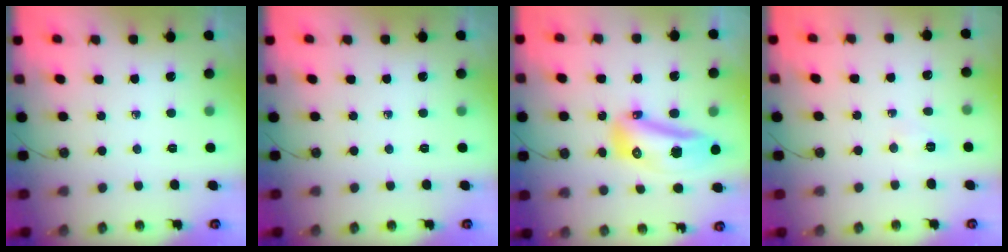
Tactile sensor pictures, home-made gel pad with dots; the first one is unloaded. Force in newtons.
{"total": 0.0}
{"total": 14.0, "press": 13.8, "slide": 2.5}
{"total": 2.8, "press": 2.5, "slide": 1.2}